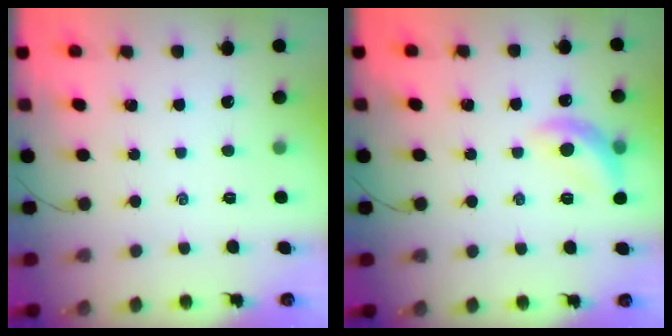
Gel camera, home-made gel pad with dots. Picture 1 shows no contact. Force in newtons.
{"total": 10.8, "press": 10.7, "slide": 1.1}